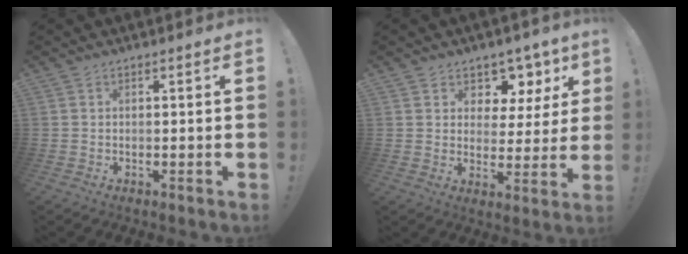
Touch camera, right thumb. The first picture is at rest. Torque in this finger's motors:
{"motor_torque": [0.02, 1.10, 0.01, 0.06, 0.01]}